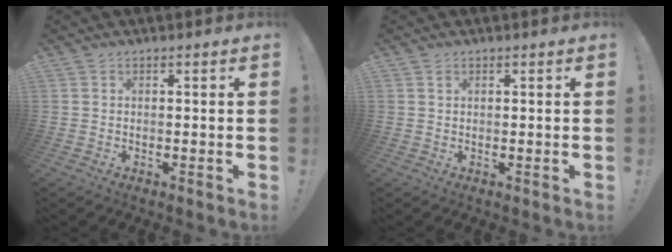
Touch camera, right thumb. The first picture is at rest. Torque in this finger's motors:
{"motor_torque": [-0.05, -0.03, -0.23, 0.27, -0.04]}